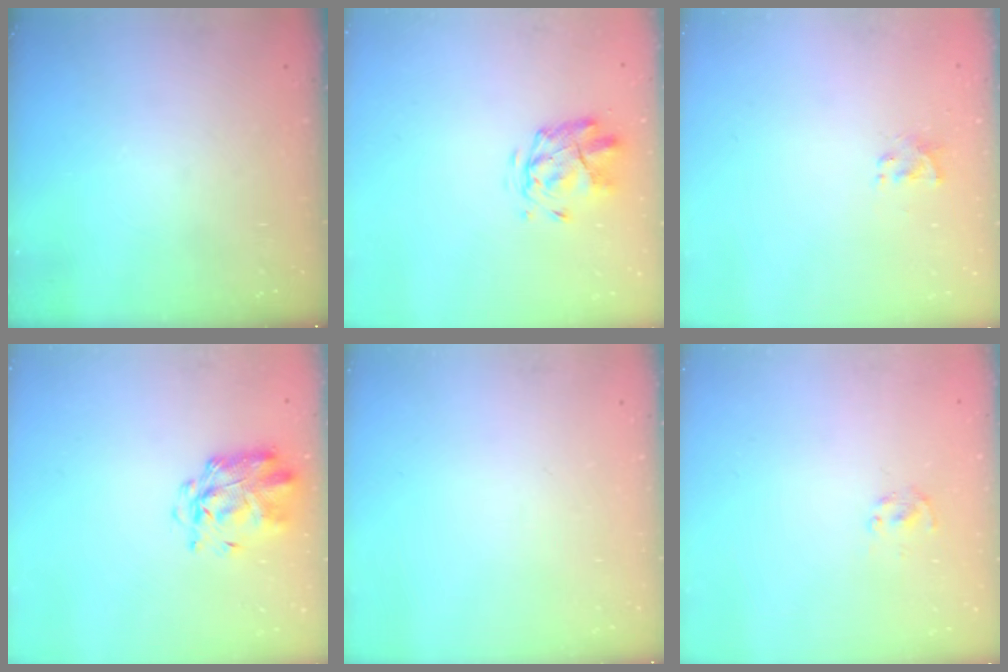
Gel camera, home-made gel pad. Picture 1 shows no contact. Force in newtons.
{"total": 2.6, "press": 2.2, "slide": 1.2}
{"total": 1.3, "press": 1.3, "slide": 0.3}
{"total": 2.9, "press": 2.8, "slide": 0.8}
{"total": 0.0}
{"total": 2.0, "press": 1.8, "slide": 0.7}